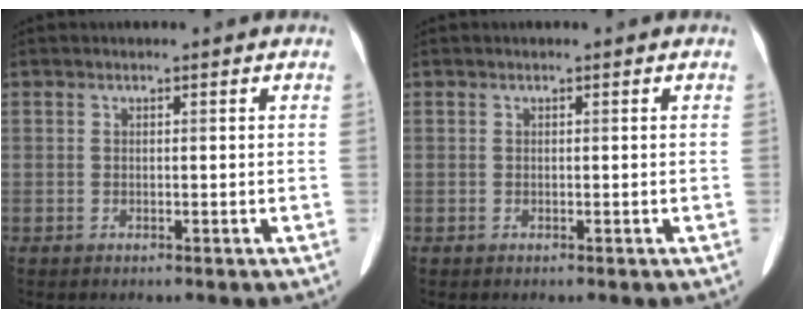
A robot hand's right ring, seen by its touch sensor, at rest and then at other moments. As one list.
[{"total": 0.0}]